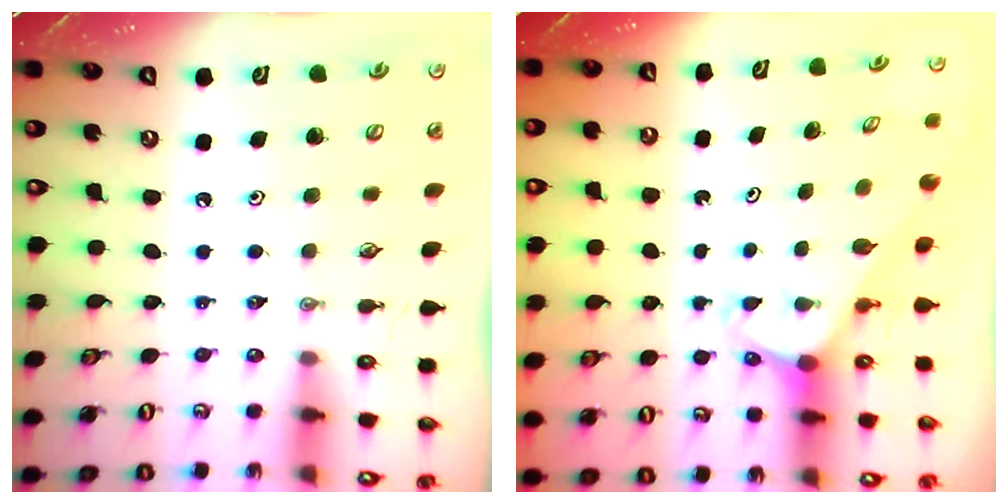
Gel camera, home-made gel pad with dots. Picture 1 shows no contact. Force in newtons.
{"total": 2.0, "press": 2.0, "slide": 0.1}